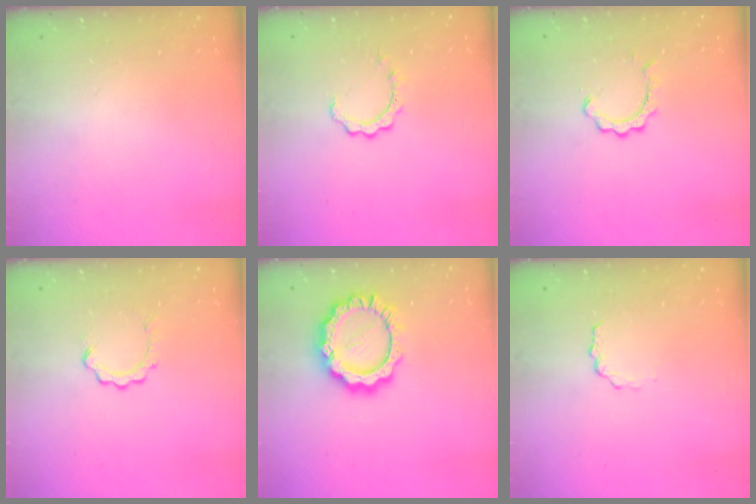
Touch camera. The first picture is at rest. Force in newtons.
{"total": 2.1, "press": 2.1, "slide": 0.1}
{"total": 2.8, "press": 2.8, "slide": 0.4}
{"total": 2.4, "press": 2.4, "slide": 0.3}
{"total": 13.9, "press": 13.9, "slide": 1.3}
{"total": 1.7, "press": 1.6, "slide": 0.2}